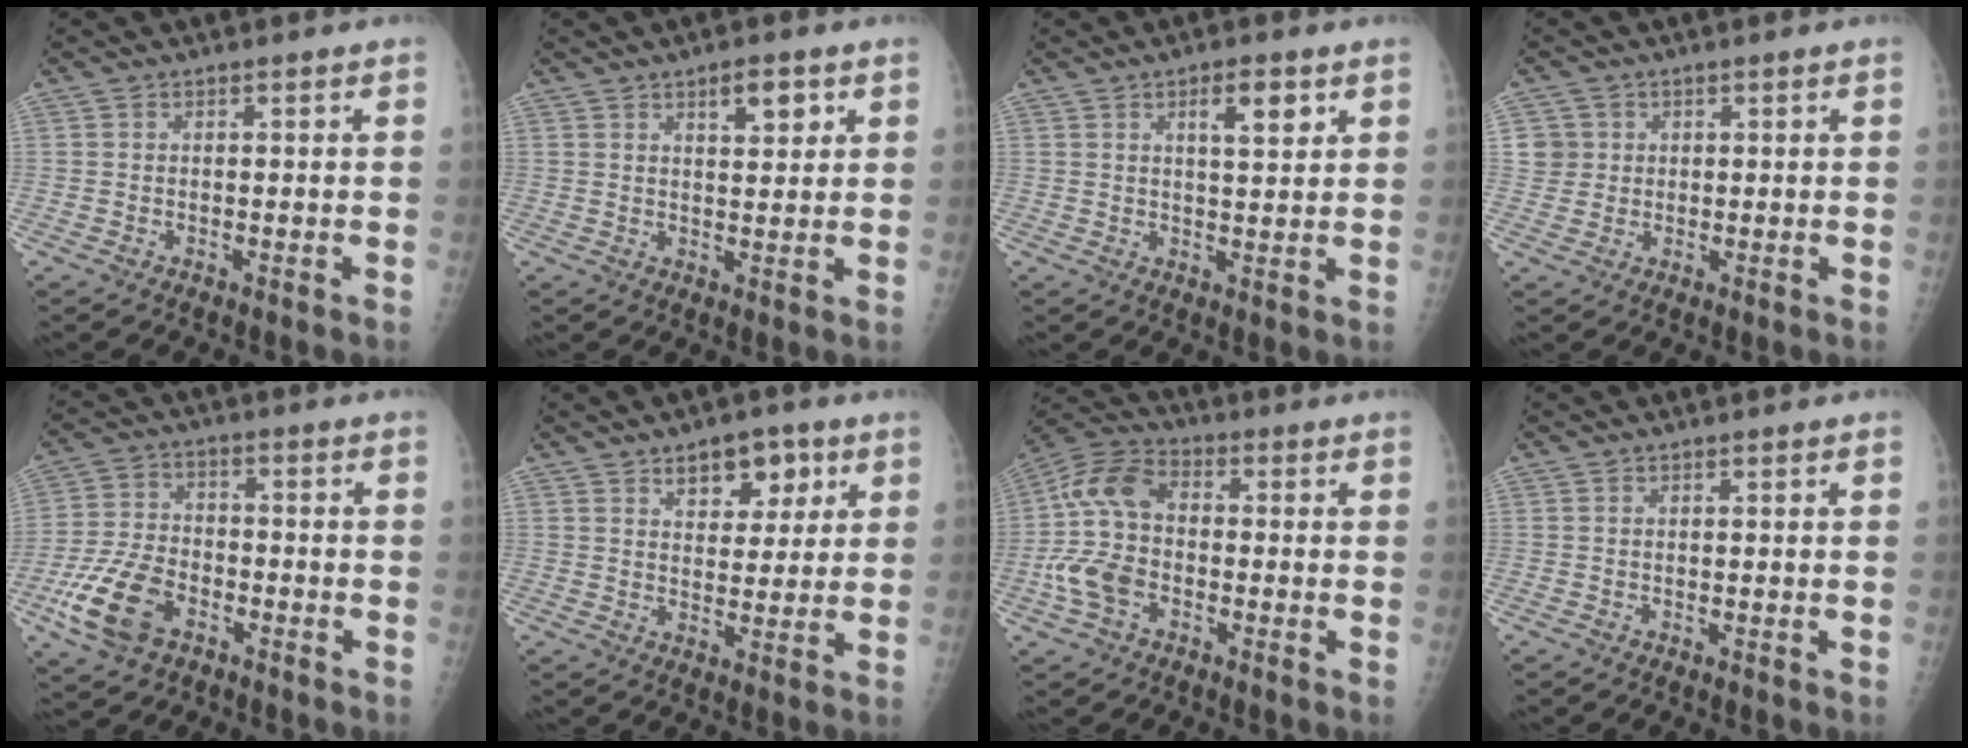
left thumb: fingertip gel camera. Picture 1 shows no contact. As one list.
[{"total": 4.9, "force": [2.6, 2.0, 3.7], "torque": [-0.043, -0.013, 0.038]}, {"total": 5.3, "force": [2.6, 1.8, 4.3], "torque": [-0.059, -0.014, 0.041]}, {"total": 3.5, "force": [0.8, 3.4, 0.0], "torque": [0.031, 0.002, 0.011]}, {"total": 12.3, "force": [-5.6, 7.5, 8.0], "torque": [-0.155, 0.017, -0.108]}, {"total": 8.3, "force": [4.4, 5.0, 5.1], "torque": [-0.034, -0.019, 0.062]}, {"total": 12.4, "force": [-2.8, 8.3, 8.9], "torque": [-0.184, 0.030, -0.064]}, {"total": 0.0}]